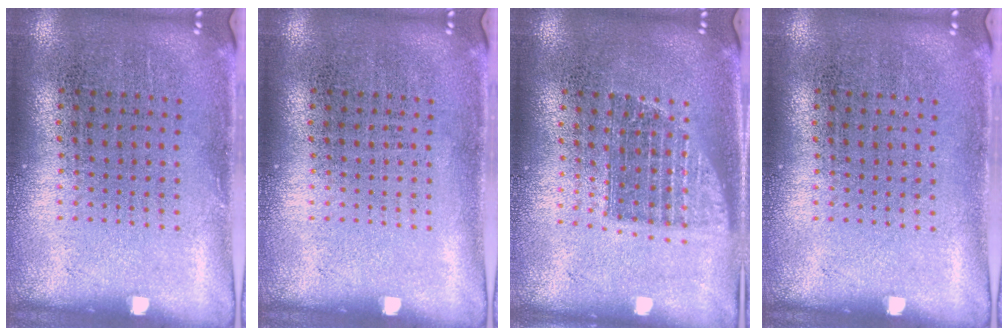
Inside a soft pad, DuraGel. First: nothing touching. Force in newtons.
{"total": 0.0}
{"total": 1.4, "press": 1.2, "slide": 0.7}
{"total": 0.0}